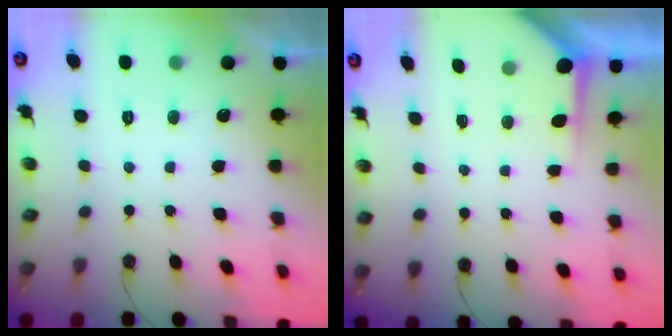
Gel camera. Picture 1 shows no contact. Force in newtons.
{"total": 3.9, "press": 3.9, "slide": 0.4}